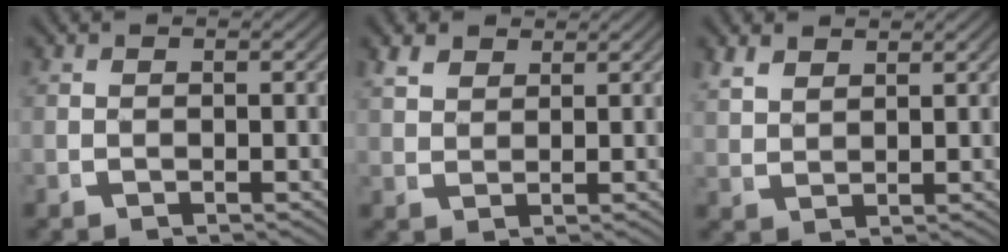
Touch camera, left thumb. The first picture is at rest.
{"total": 2.9, "force": [2.6, 1.0, 1.0], "torque": [-0.011, 0.004, 0.051]}
{"total": 2.5, "force": [2.3, 0.6, 0.7], "torque": [-0.009, 0.002, 0.054]}